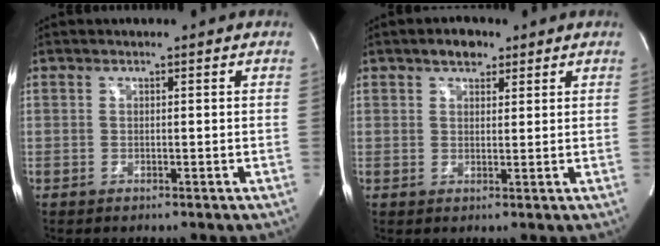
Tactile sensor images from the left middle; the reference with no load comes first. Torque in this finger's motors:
{"motor_torque": [0.10, -0.06, -0.01, 0.01]}